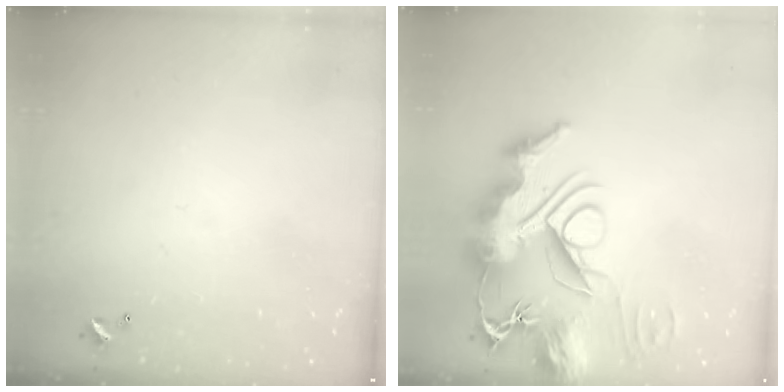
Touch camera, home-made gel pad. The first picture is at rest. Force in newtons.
{"total": 24.6, "press": 24.5, "slide": 2.2}